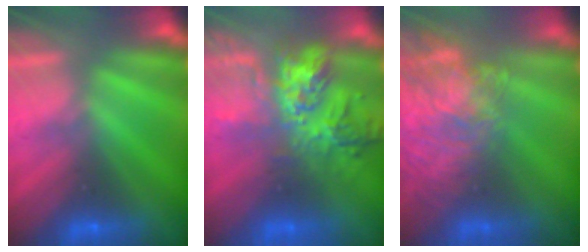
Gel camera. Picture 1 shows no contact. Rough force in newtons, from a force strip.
{"total": 7.5}
{"total": 10.6}